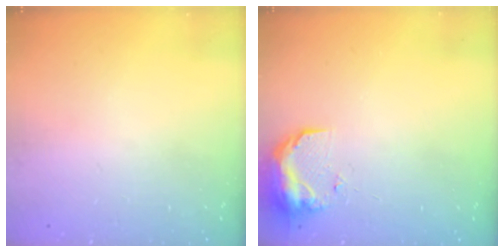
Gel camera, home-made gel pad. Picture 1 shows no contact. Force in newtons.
{"total": 9.9, "press": 9.4, "slide": 3.1}